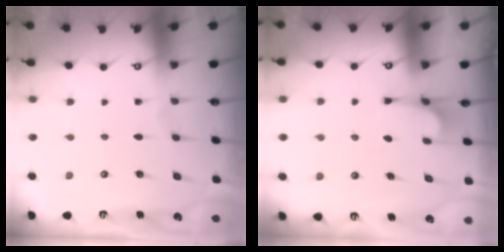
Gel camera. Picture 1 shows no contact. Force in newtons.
{"total": 2.0, "press": 1.9, "slide": 0.6}